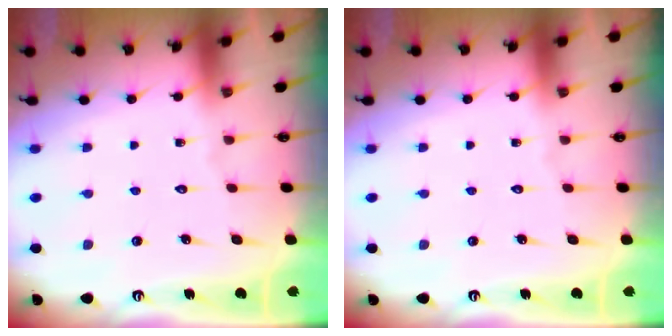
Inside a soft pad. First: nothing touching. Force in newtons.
{"total": 0.0}